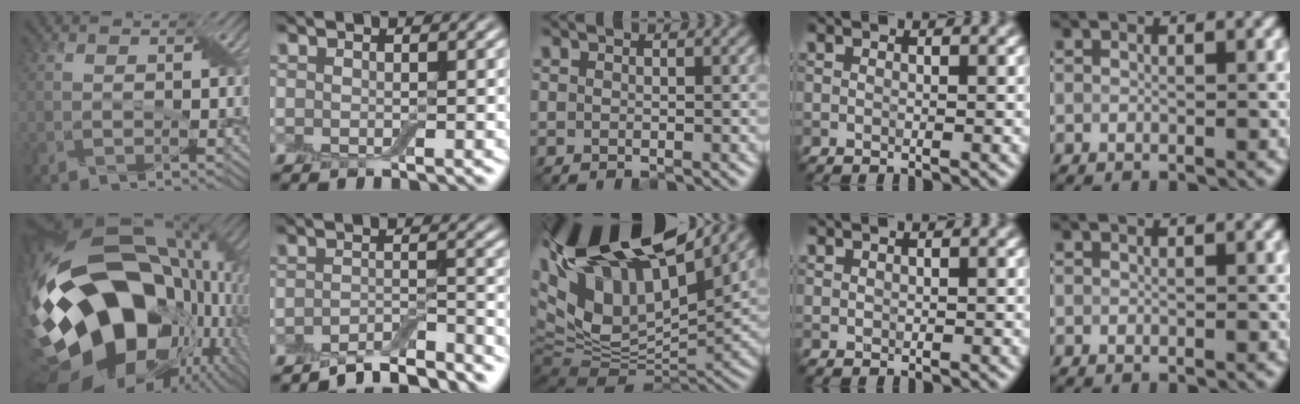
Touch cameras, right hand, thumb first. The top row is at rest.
{"thumb": {"total": 23.2, "force": [-3.0, 14.6, 17.8], "torque": [-0.350, -0.058, -0.045]}, "index": {"total": 6.5, "force": [-5.7, 1.3, 2.8], "torque": [-0.040, -0.002, -0.087]}, "middle": {"total": 20.1, "force": [8.4, 10.3, 15.0], "torque": [-0.245, 0.037, 0.168]}, "ring": {"total": 0.8, "force": [0.7, 0.3, 0.1], "torque": [0.007, 0.001, 0.010]}}